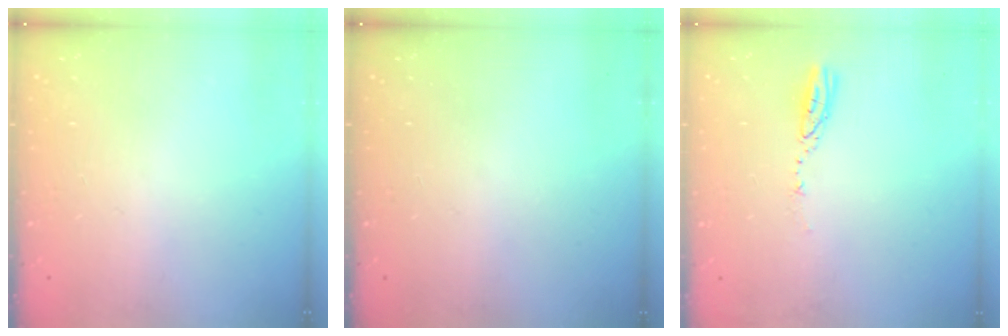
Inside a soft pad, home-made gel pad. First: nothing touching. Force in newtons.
{"total": 0.0}
{"total": 3.3, "press": 3.3, "slide": 0.2}